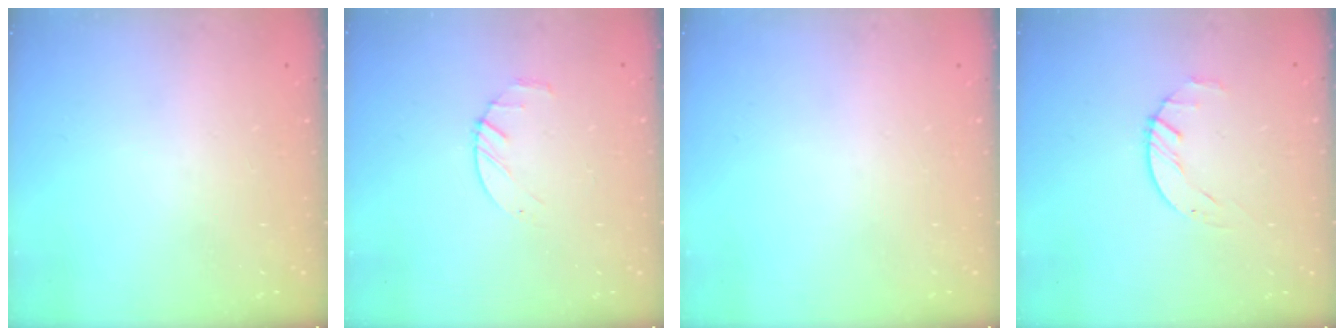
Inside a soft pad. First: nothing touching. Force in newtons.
{"total": 2.4, "press": 2.3, "slide": 0.3}
{"total": 0.0}
{"total": 1.6, "press": 1.6, "slide": 0.3}